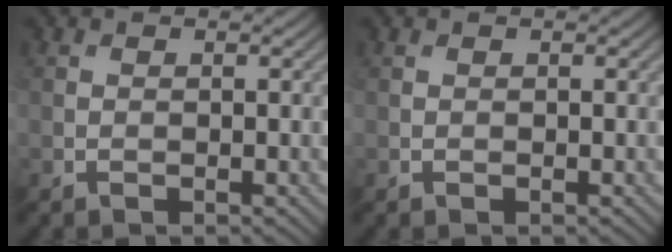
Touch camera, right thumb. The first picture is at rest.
{"total": 0.0}